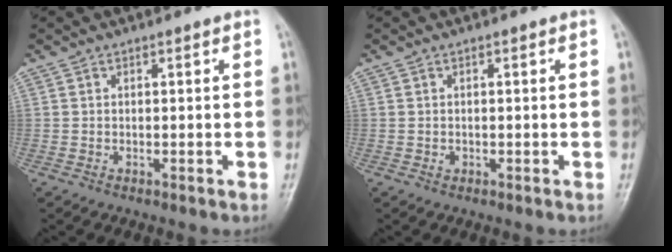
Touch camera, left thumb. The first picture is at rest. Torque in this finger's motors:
{"motor_torque": [0.05, 0.04, 0.31, -0.02, 0.00]}